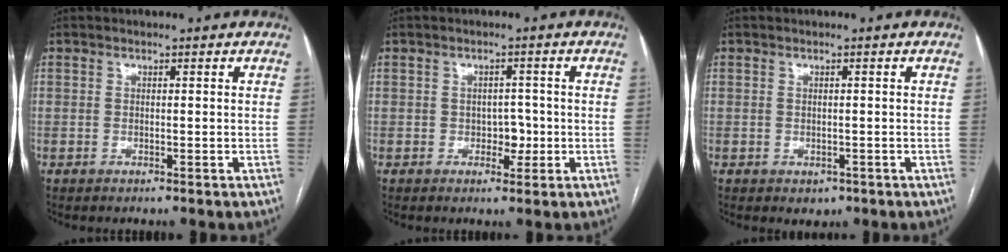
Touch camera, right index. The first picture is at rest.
{"total": 2.6, "force": [-0.6, 1.7, 1.8], "torque": [-0.016, 0.005, -0.007]}
{"total": 1.6, "force": [-0.8, 1.1, 0.8], "torque": [-0.005, 0.001, -0.001]}